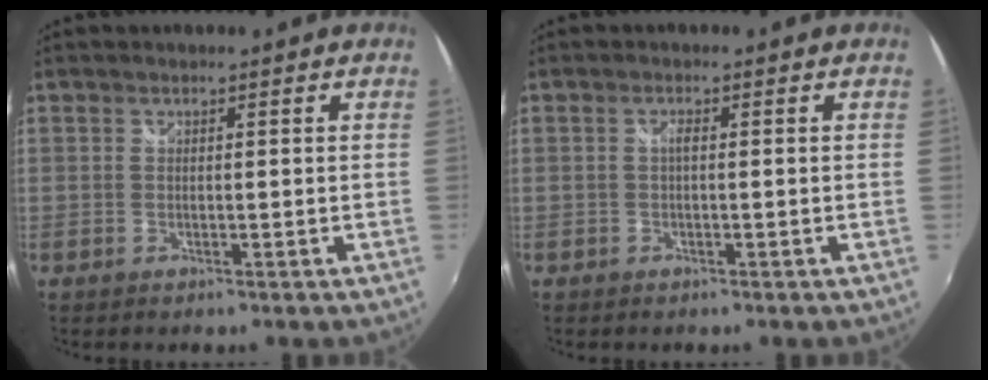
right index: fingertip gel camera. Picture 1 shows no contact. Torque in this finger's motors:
{"motor_torque": [0.18, -0.07, 0.11, 0.03]}